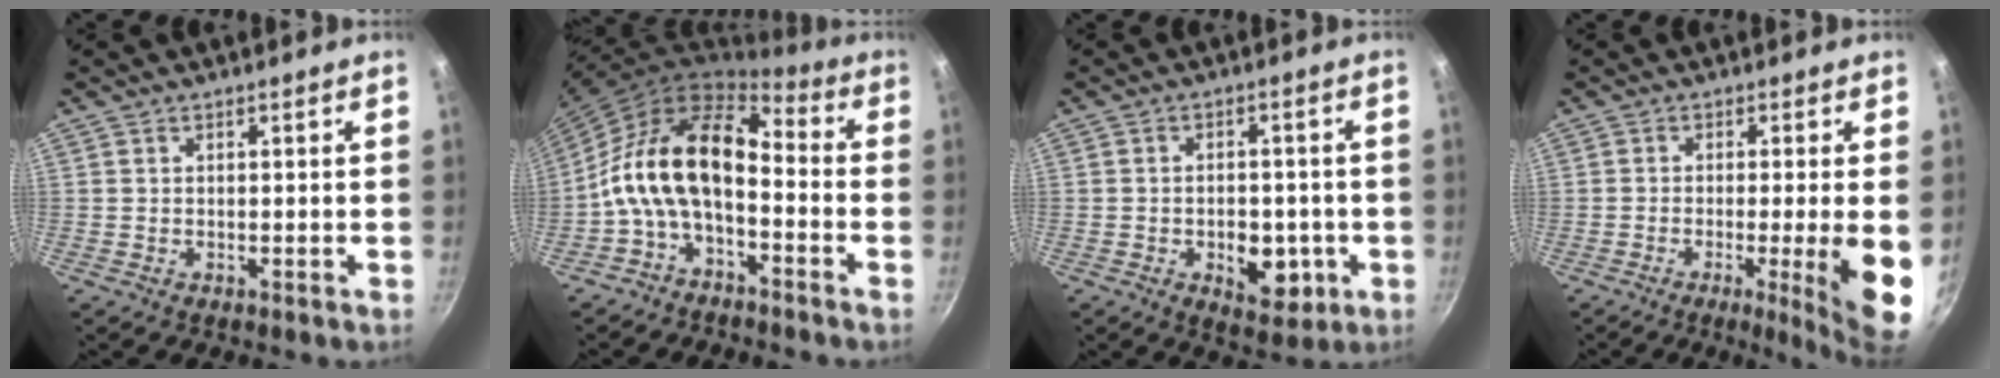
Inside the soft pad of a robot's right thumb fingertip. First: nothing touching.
{"total": 14.7, "force": [-3.7, 8.1, 11.7], "torque": [-0.203, 0.058, -0.085]}
{"total": 8.6, "force": [-2.4, 5.4, 6.3], "torque": [-0.055, 0.002, -0.025]}
{"total": 10.0, "force": [-2.2, 0.6, 9.8], "torque": [-0.135, -0.005, -0.029]}